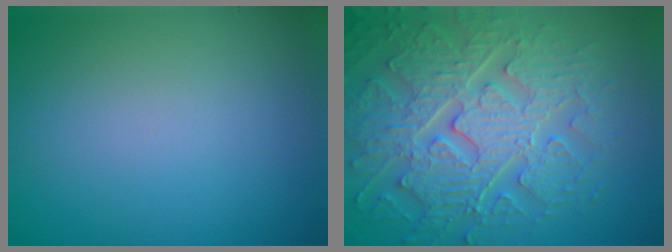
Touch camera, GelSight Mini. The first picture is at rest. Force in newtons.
{"total": 8.8, "press": 6.5, "slide": 6.0}